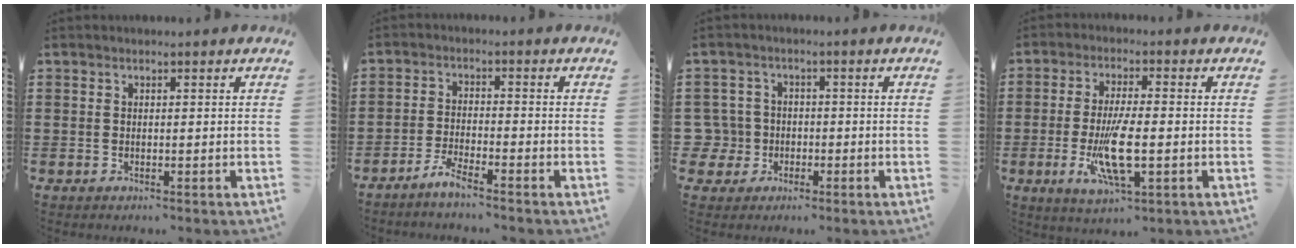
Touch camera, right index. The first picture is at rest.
{"total": 3.0, "force": [-2.8, -0.2, 1.1], "torque": [-0.027, 0.003, -0.058]}
{"total": 4.5, "force": [-1.1, 4.3, 0.6], "torque": [-0.052, 0.001, -0.030]}
{"total": 8.9, "force": [-2.1, 2.6, 8.3], "torque": [-0.166, -0.014, -0.036]}